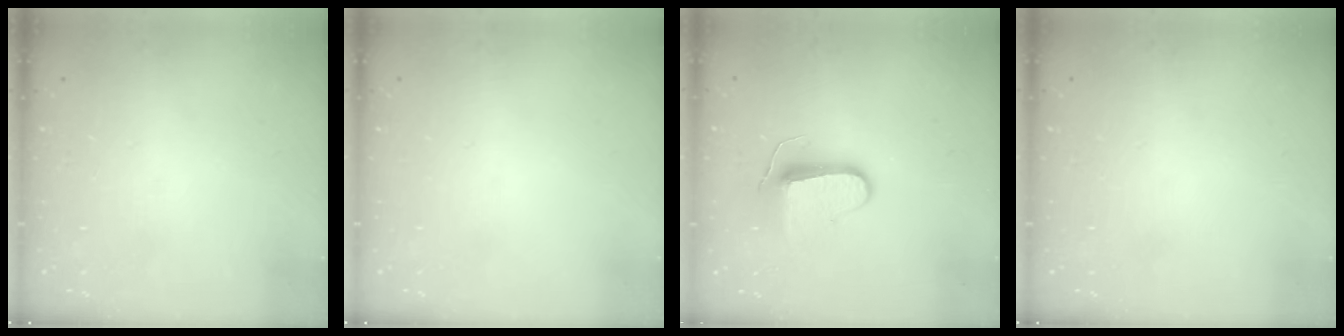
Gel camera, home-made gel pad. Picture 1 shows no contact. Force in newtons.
{"total": 0.0}
{"total": 9.2, "press": 9.2, "slide": 0.3}
{"total": 0.0}